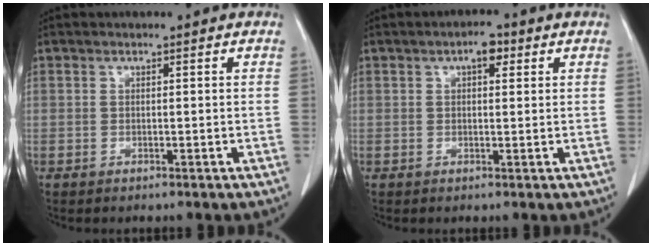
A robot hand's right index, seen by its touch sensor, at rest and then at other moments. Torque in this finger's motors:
{"motor_torque": [0.30, 0.14, 0.04, 0.03]}